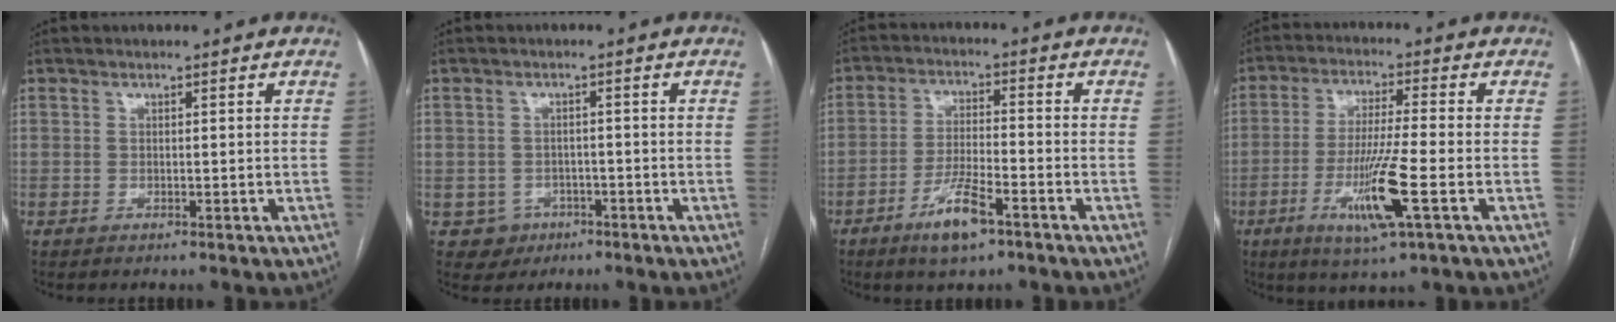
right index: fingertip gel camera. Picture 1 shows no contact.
{"total": 3.6, "force": [-1.5, 3.3, 0.0], "torque": [0.010, 0.013, -0.019]}
{"total": 7.4, "force": [-4.5, 1.4, 5.7], "torque": [-0.111, -0.005, -0.080]}
{"total": 10.9, "force": [-3.7, -0.1, 10.2], "torque": [-0.199, -0.018, -0.069]}